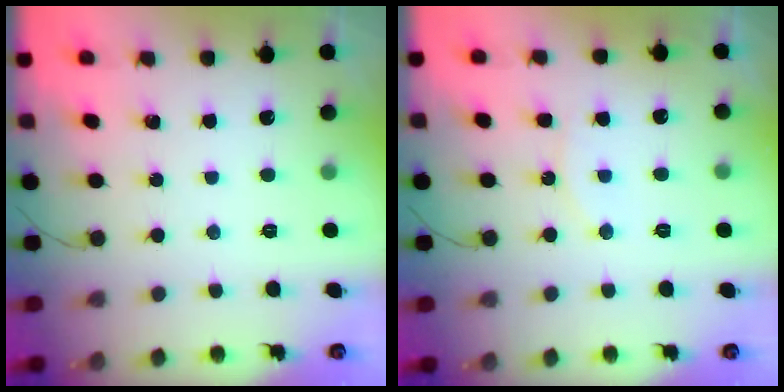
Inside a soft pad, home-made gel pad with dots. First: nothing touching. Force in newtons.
{"total": 6.0, "press": 6.0, "slide": 0.4}